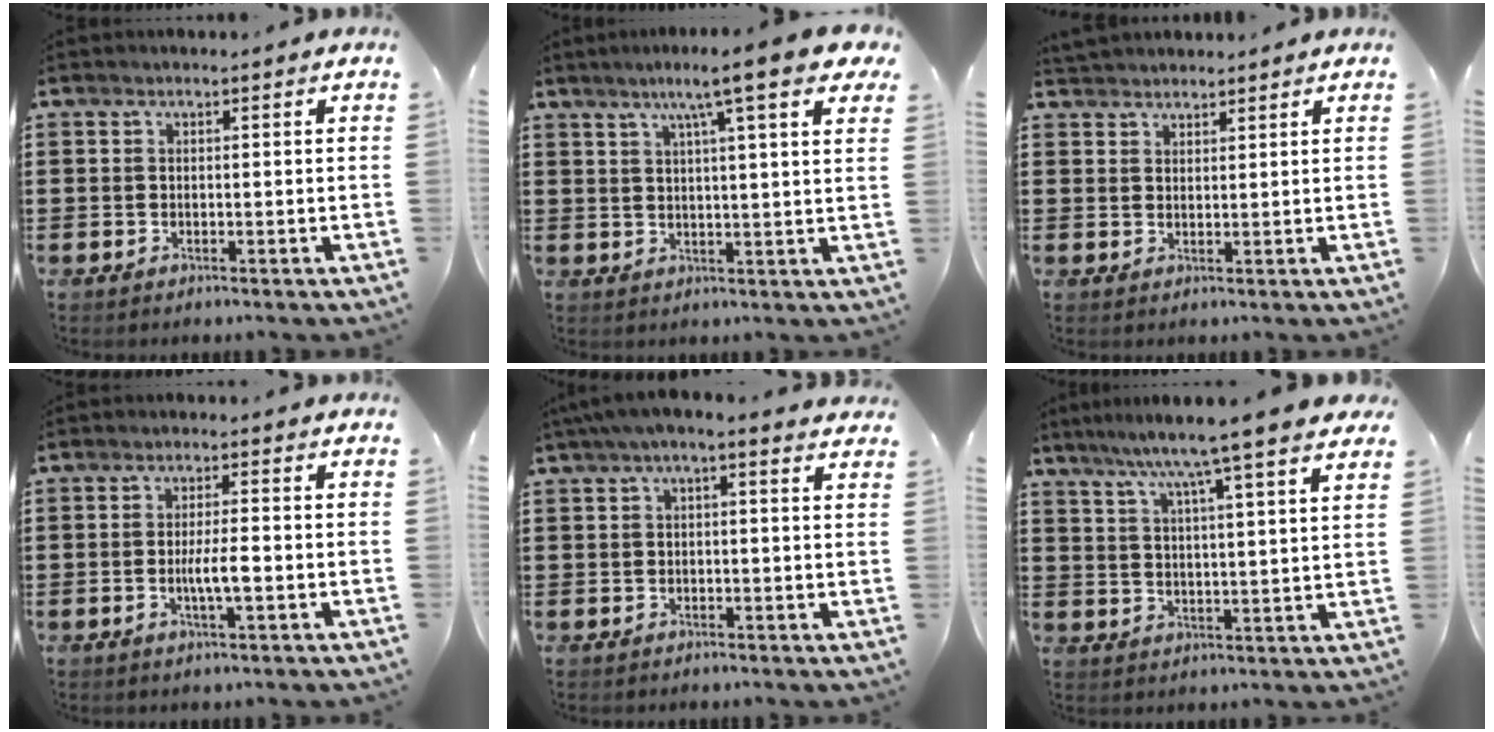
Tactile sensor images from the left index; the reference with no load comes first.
{"total": 9.3, "force": [6.2, 0.5, 7.0], "torque": [-0.126, -0.010, 0.100]}
{"total": 2.0, "force": [2.0, 0.5, -0.2], "torque": [-0.002, 0.002, 0.040]}
{"total": 4.0, "force": [-0.8, 0.7, 3.9], "torque": [-0.074, -0.002, -0.018]}
{"total": 2.4, "force": [1.3, 0.4, 1.9], "torque": [-0.040, 0.004, 0.022]}
{"total": 7.6, "force": [6.1, -1.0, 4.4], "torque": [-0.106, -0.029, 0.099]}